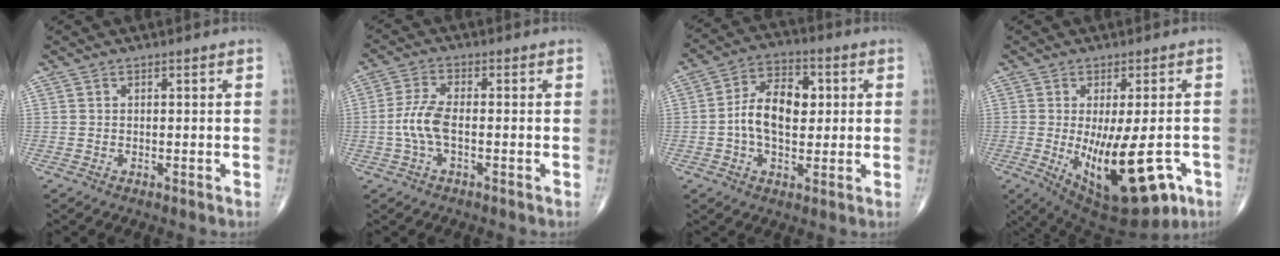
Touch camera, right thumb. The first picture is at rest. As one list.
[{"total": 5.8, "force": [-1.2, 2.2, 5.2], "torque": [-0.129, 0.013, -0.026]}, {"total": 11.3, "force": [0.4, 7.1, 8.9], "torque": [-0.138, 0.019, 0.001]}, {"total": 17.7, "force": [-5.1, 7.0, 15.4], "torque": [-0.223, -0.022, -0.056]}]